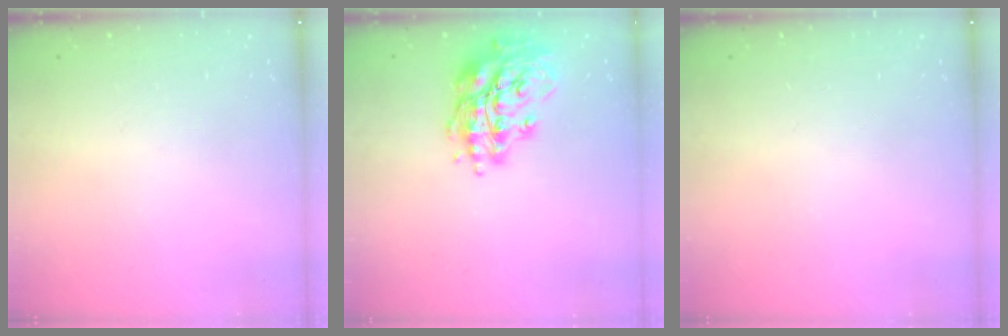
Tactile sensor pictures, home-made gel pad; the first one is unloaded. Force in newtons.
{"total": 16.1, "press": 15.9, "slide": 2.1}
{"total": 0.0}